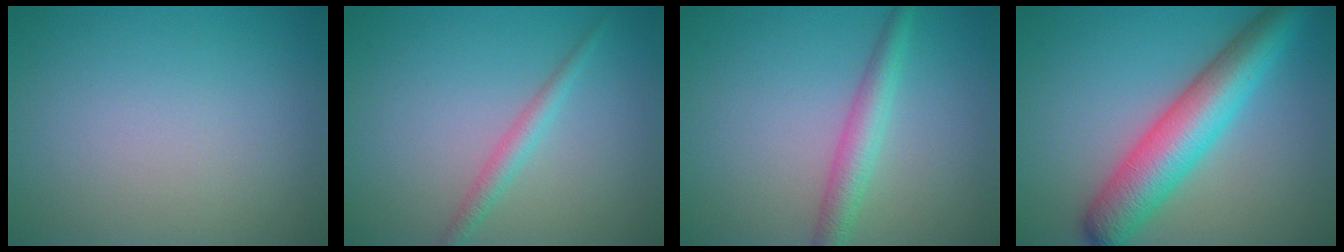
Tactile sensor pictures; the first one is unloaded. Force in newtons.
{"total": 1.8, "press": 1.8, "slide": 0.1}
{"total": 3.0, "press": 3.0, "slide": 0.1}
{"total": 7.9, "press": 7.9, "slide": 0.1}